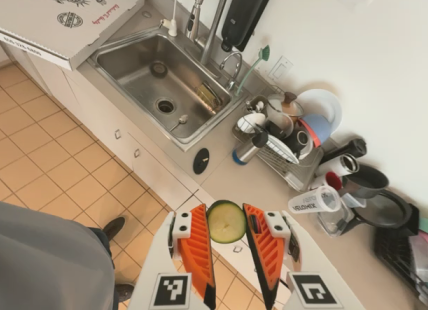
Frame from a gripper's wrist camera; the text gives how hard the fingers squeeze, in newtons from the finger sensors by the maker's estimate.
{"total": 7.6, "left": 7.0, "right": 8.1}